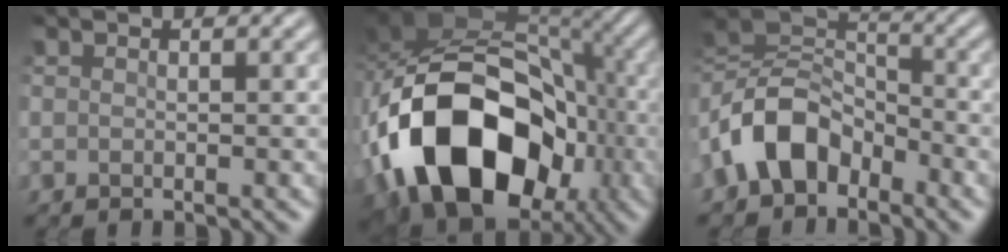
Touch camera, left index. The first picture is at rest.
{"total": 15.8, "force": [-5.3, 10.4, 10.6], "torque": [-0.180, -0.006, -0.087]}
{"total": 8.3, "force": [-4.0, 5.3, 4.9], "torque": [-0.096, 0.015, -0.092]}